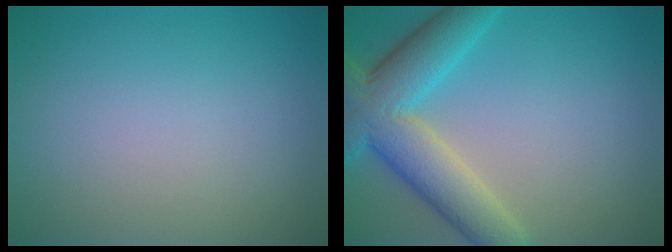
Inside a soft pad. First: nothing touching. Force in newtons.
{"total": 7.9, "press": 7.9, "slide": 0.5}